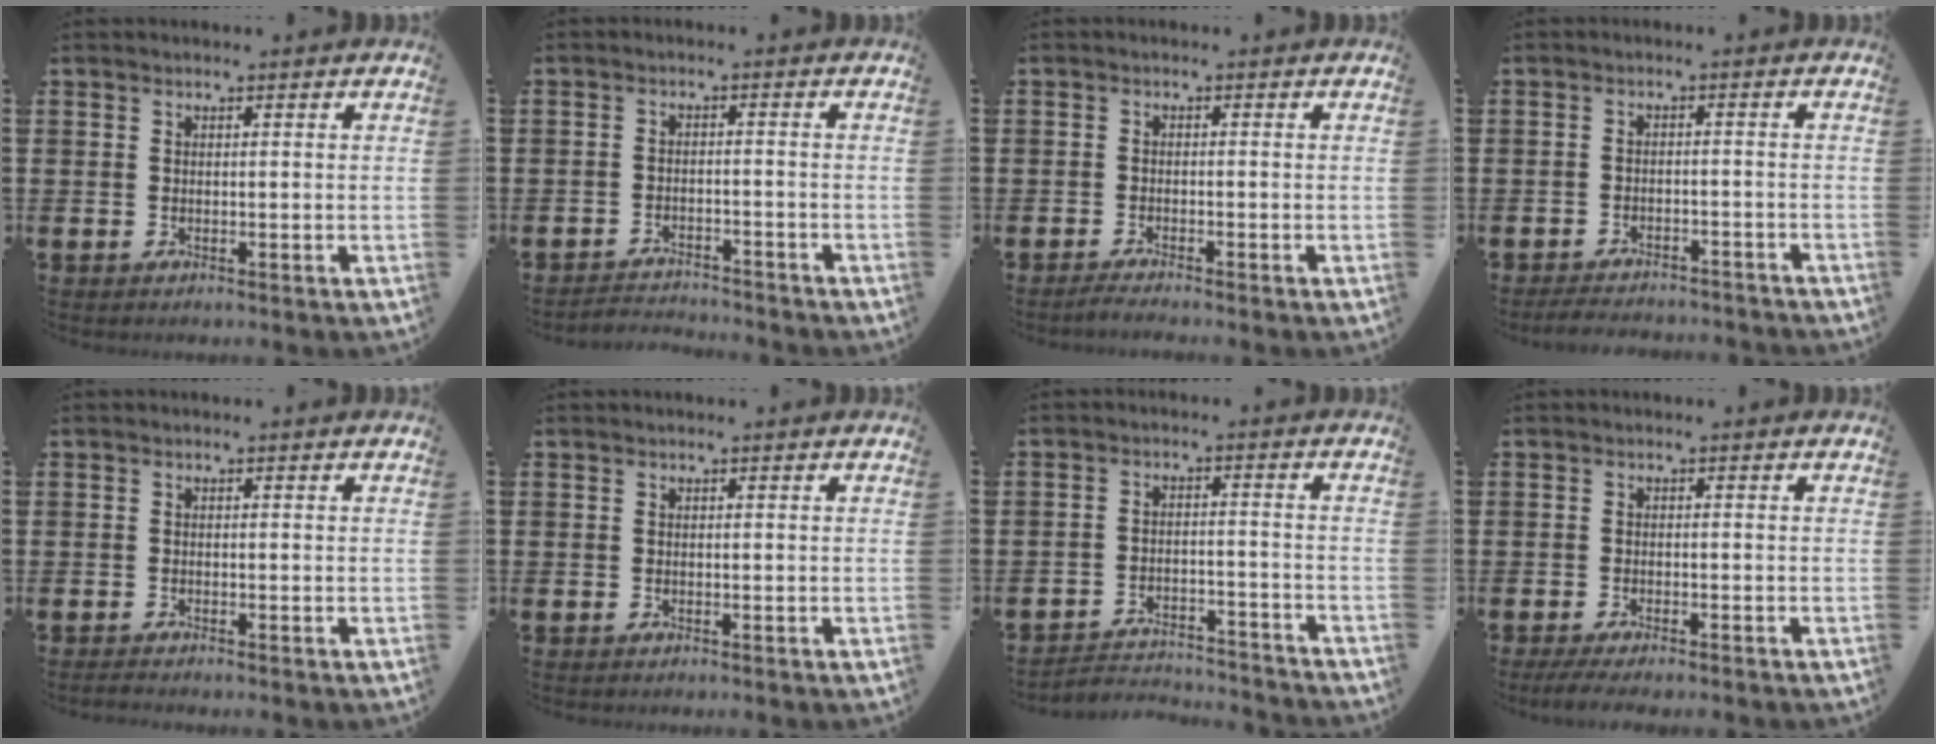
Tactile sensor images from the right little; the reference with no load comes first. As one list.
[{"total": 2.3, "force": [-2.3, 0.0, -0.2], "torque": [-0.004, 0.003, -0.051]}, {"total": 1.2, "force": [-1.1, -0.1, 0.6], "torque": [-0.010, -0.001, -0.020]}, {"total": 2.6, "force": [-2.6, 0.1, 0.3], "torque": [-0.007, 0.005, -0.054]}, {"total": 0.7, "force": [-0.6, 0.0, 0.3], "torque": [-0.006, -0.001, -0.012]}, {"total": 0.0}, {"total": 3.1, "force": [-3.1, 0.4, 0.2], "torque": [-0.010, 0.006, -0.068]}, {"total": 1.6, "force": [-1.3, 0.1, 1.0], "torque": [-0.016, 0.001, -0.024]}]